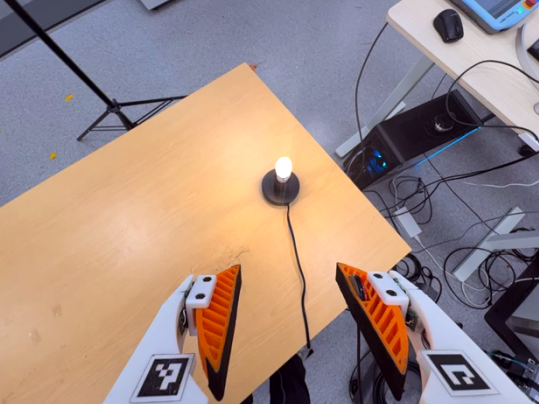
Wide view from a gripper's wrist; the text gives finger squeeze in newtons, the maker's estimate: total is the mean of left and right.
{"total": 0.0}